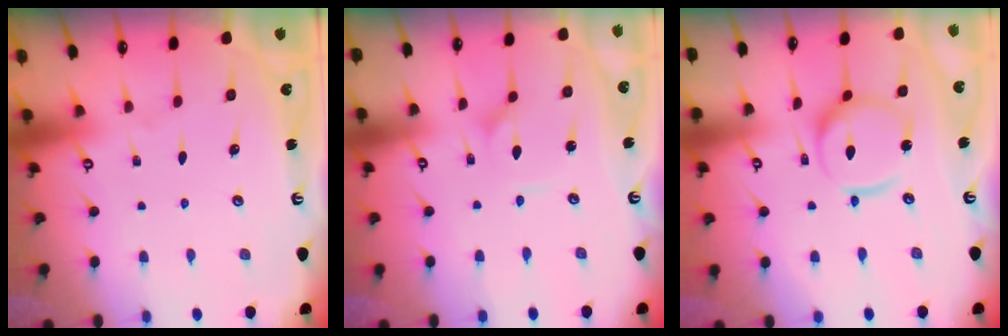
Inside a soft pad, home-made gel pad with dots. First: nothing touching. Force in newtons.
{"total": 1.9, "press": 1.9, "slide": 0.2}
{"total": 12.1, "press": 12.0, "slide": 1.1}